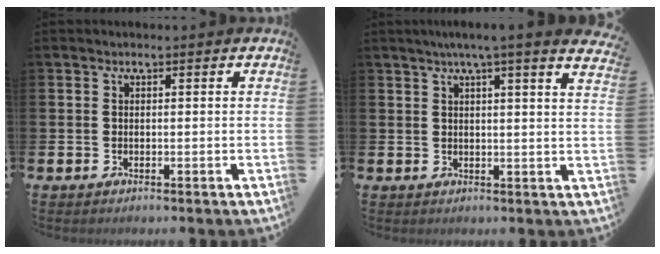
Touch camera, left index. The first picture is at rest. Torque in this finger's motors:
{"motor_torque": [0.96, -1.18, 0.42, 0.21]}